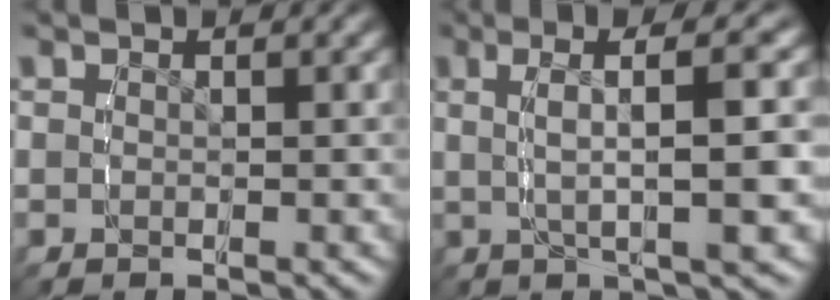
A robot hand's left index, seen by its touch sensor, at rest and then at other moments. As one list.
[{"total": 5.8, "force": [1.5, 0.5, 5.5], "torque": [-0.079, 0.015, 0.024]}]